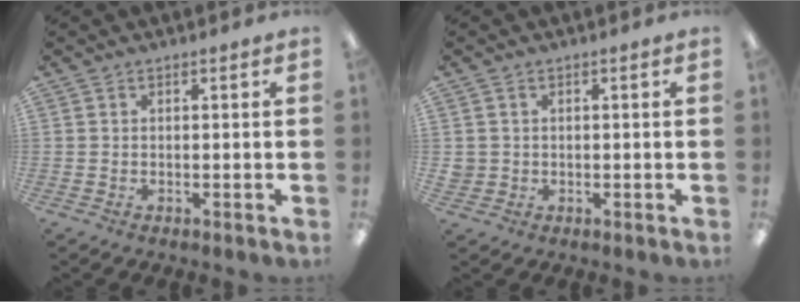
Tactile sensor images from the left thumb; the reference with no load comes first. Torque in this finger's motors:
{"motor_torque": [-0.01, 0.01, -0.11, 0.11, 0.00]}